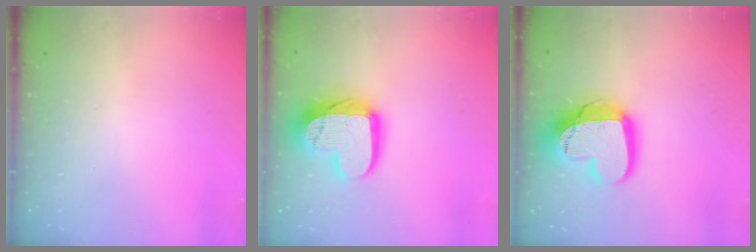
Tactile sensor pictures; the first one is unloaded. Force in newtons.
{"total": 16.1, "press": 16.1, "slide": 0.9}
{"total": 16.8, "press": 16.7, "slide": 1.5}